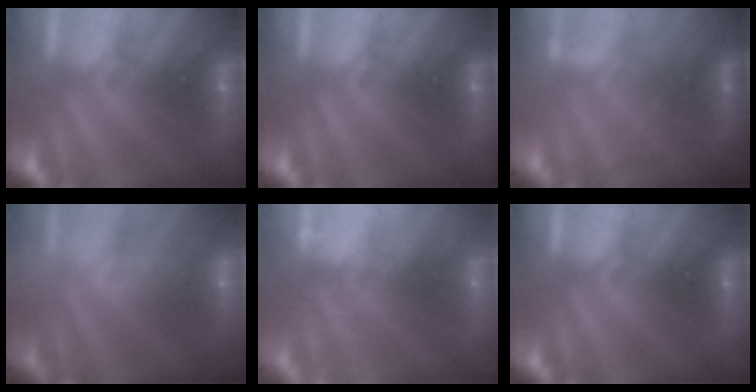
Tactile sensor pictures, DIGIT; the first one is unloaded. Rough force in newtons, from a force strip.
{"total": 0.0}
{"total": 1.9}
{"total": 2.5}
{"total": 2.5}
{"total": 0.0}